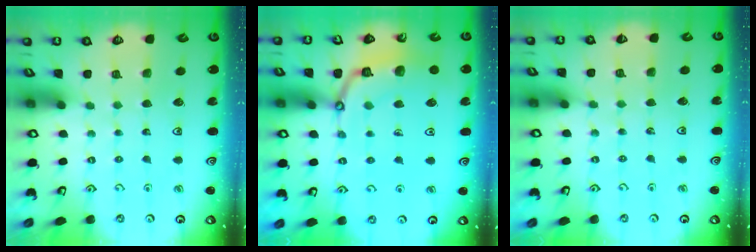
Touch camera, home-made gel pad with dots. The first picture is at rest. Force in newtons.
{"total": 8.0, "press": 8.0, "slide": 0.3}
{"total": 2.5, "press": 2.5, "slide": 0.4}